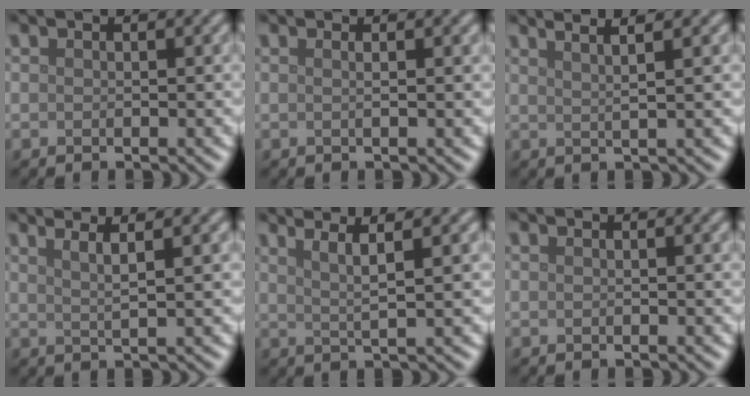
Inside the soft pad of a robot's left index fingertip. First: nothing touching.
{"total": 1.7, "force": [0.4, 0.6, 1.5], "torque": [-0.016, 0.001, -0.007]}
{"total": 4.5, "force": [2.9, 1.6, 3.0], "torque": [-0.021, 0.029, 0.003]}
{"total": 4.1, "force": [2.5, 1.0, 3.1], "torque": [-0.032, 0.016, 0.015]}
{"total": 4.3, "force": [2.5, 0.7, 3.4], "torque": [-0.052, 0.012, 0.033]}
{"total": 0.7, "force": [0.2, 0.2, 0.7], "torque": [-0.006, 0.004, 0.001]}